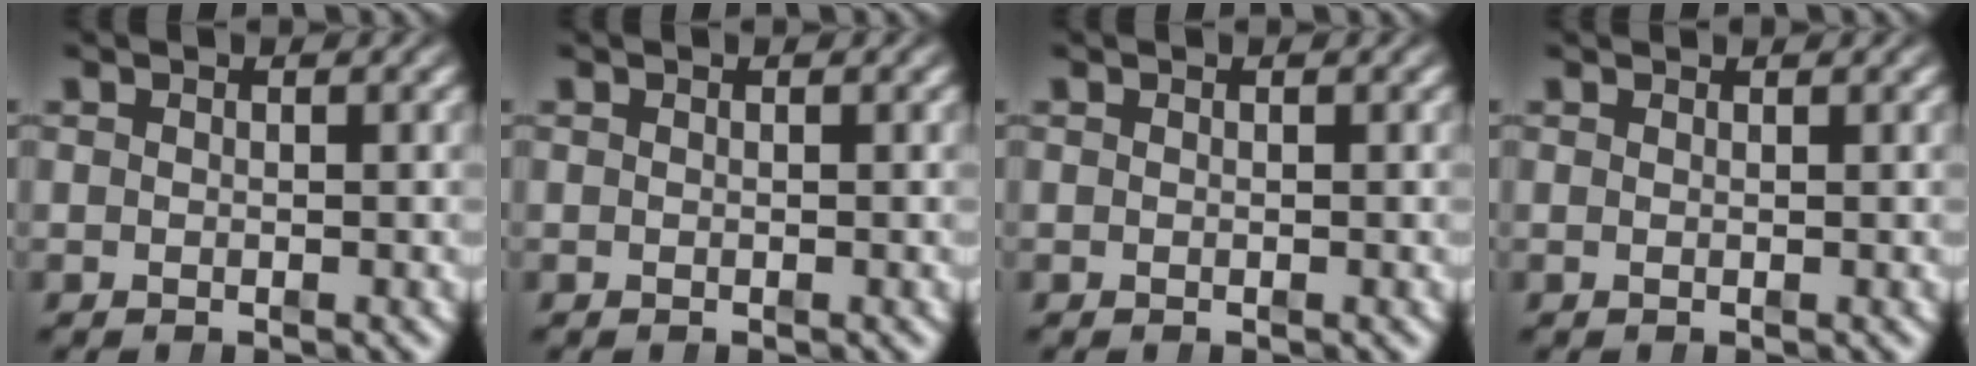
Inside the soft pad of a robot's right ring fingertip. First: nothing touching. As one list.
[{"total": 0.0}, {"total": 0.0}, {"total": 0.6, "force": [0.4, -0.4, 0.1], "torque": [0.006, -0.001, 0.006]}]